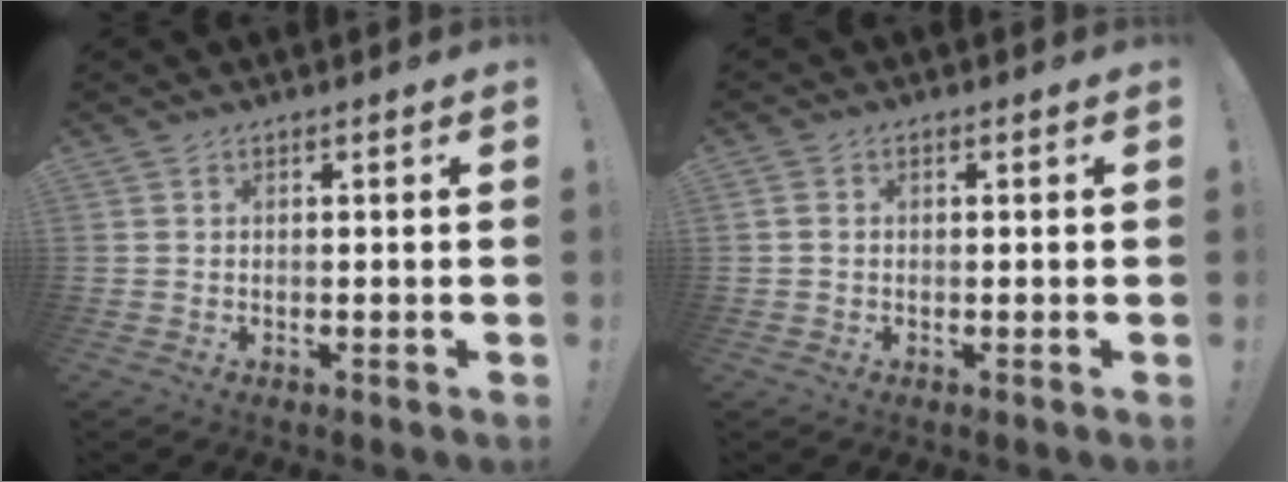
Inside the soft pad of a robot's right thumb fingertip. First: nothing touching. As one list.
[{"total": 1.5, "force": [-0.1, 1.2, 0.9], "torque": [-0.024, 0.008, 0.000]}]